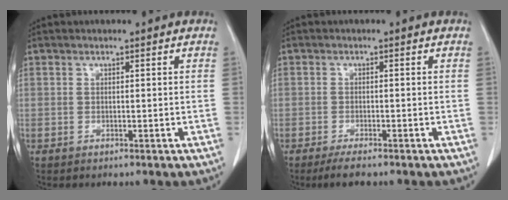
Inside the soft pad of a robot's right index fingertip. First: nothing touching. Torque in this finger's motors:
{"motor_torque": [-0.19, -0.27, -0.12, -0.05]}